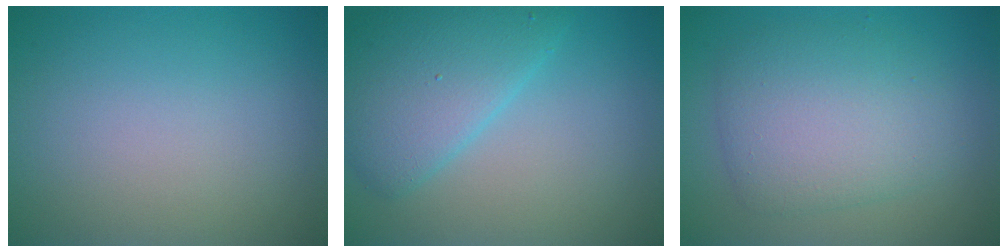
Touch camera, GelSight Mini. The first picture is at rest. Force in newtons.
{"total": 5.4, "press": 5.4, "slide": 0.1}
{"total": 5.4, "press": 5.4, "slide": 0.0}